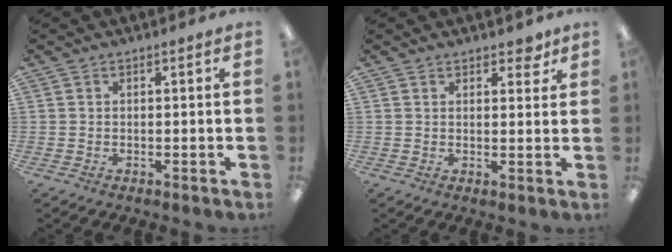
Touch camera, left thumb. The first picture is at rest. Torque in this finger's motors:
{"motor_torque": [0.03, 0.12, -0.30, 0.02, 0.01]}